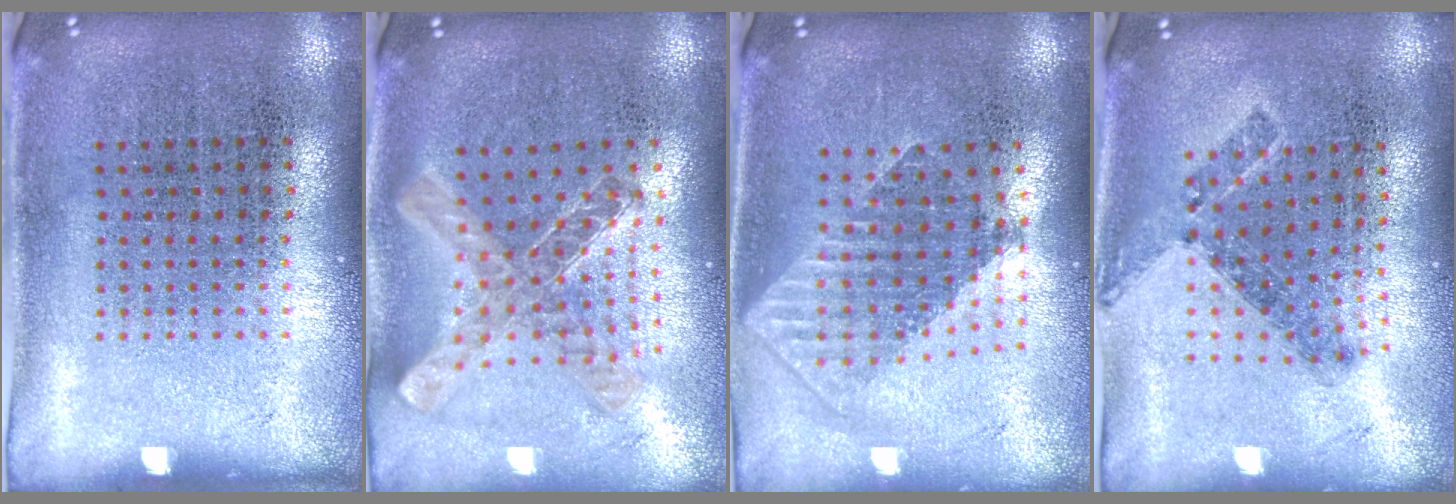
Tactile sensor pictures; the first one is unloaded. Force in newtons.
{"total": 1.1, "press": 1.0, "slide": 0.3}
{"total": 1.8, "press": 1.4, "slide": 1.1}
{"total": 0.8, "press": 0.7, "slide": 0.4}